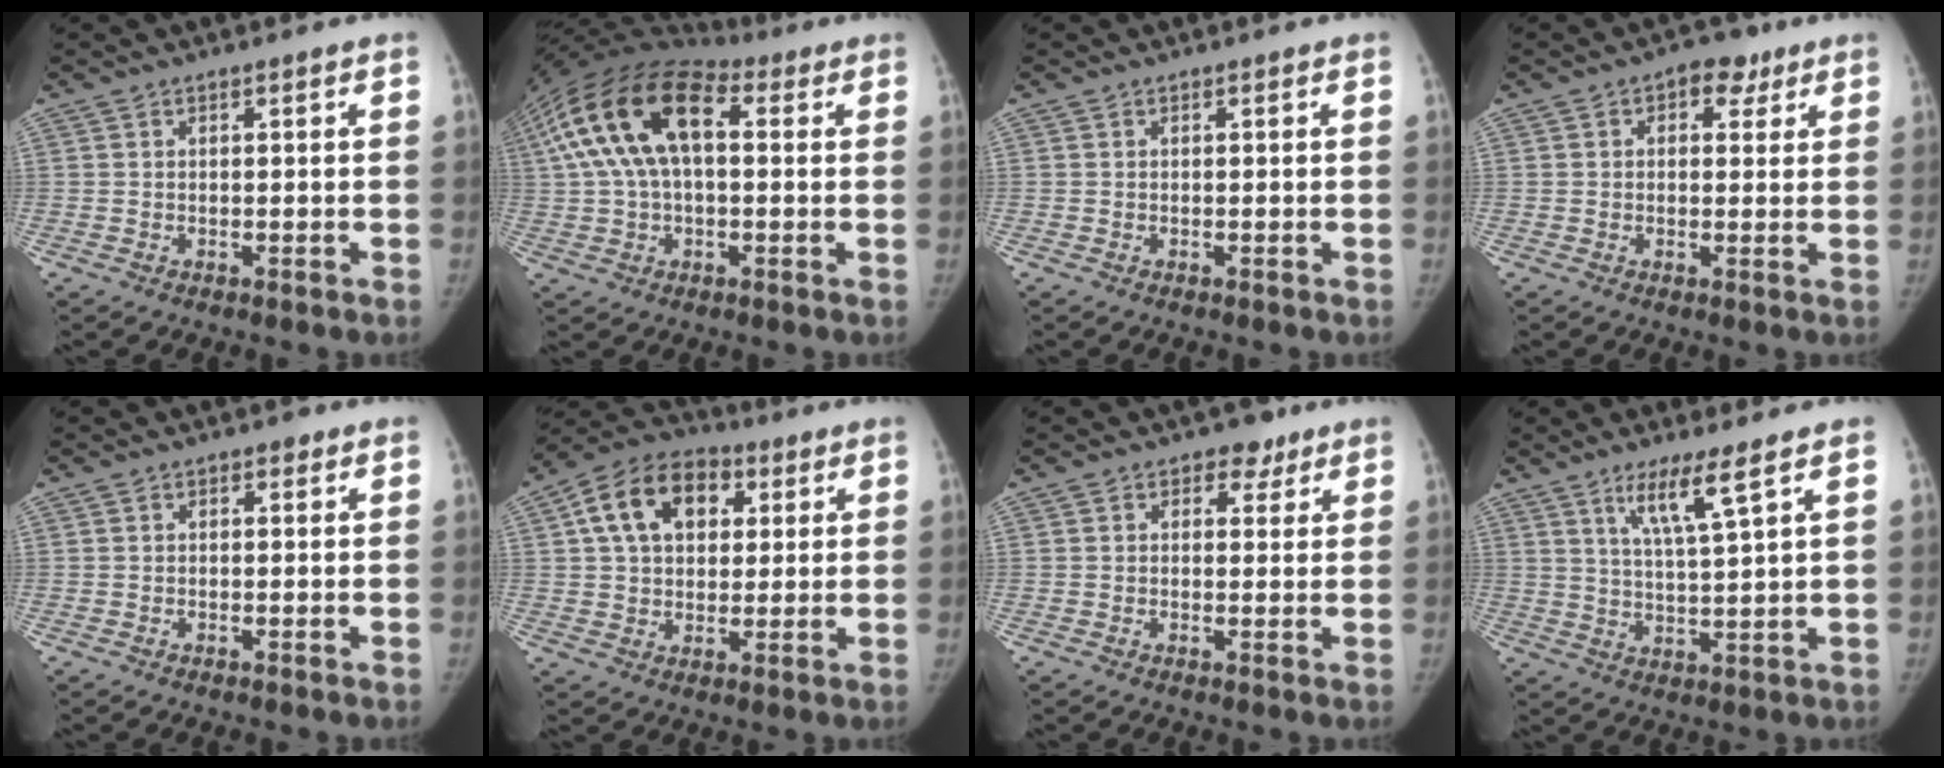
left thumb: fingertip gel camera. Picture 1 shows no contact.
{"total": 19.2, "force": [4.2, 10.6, 15.4], "torque": [-0.297, 0.039, 0.061]}
{"total": 0.0}
{"total": 5.4, "force": [2.5, 3.7, 3.1], "torque": [-0.012, -0.002, 0.027]}
{"total": 1.3, "force": [0.5, 1.0, 0.6], "torque": [0.001, 0.002, 0.001]}
{"total": 15.2, "force": [4.7, 10.7, 9.8], "torque": [-0.146, 0.008, 0.072]}
{"total": 3.9, "force": [2.1, 2.9, 1.6], "torque": [0.002, -0.006, 0.025]}
{"total": 7.2, "force": [4.4, 0.2, 5.8], "torque": [-0.113, -0.034, 0.087]}